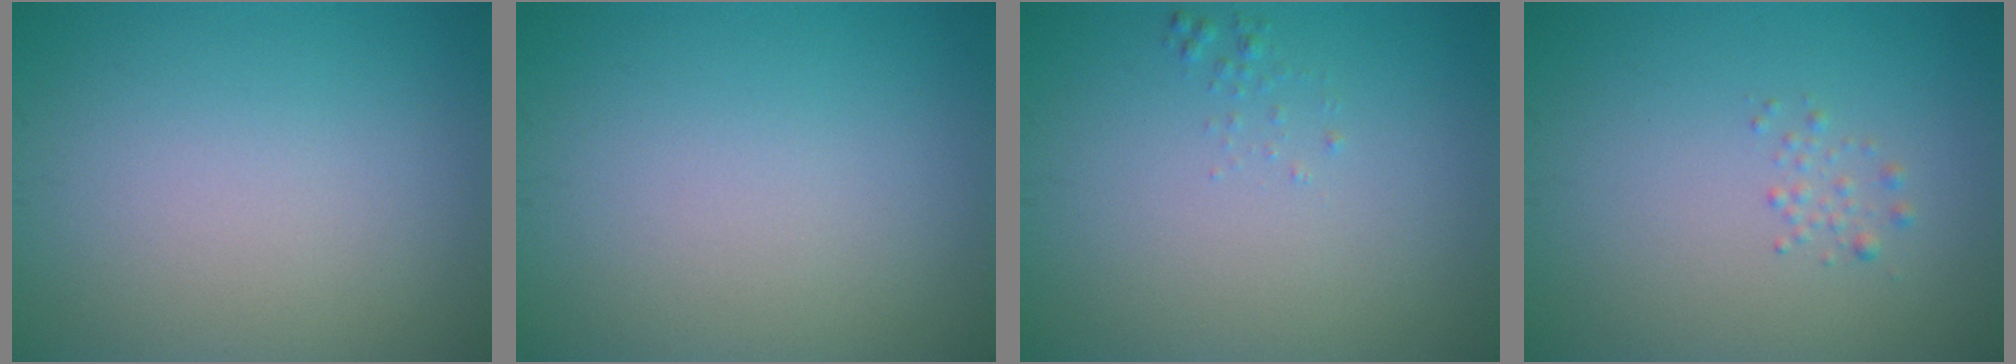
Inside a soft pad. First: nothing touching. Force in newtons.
{"total": 0.0}
{"total": 0.5, "press": 0.5, "slide": 0.0}
{"total": 0.8, "press": 0.8, "slide": 0.0}